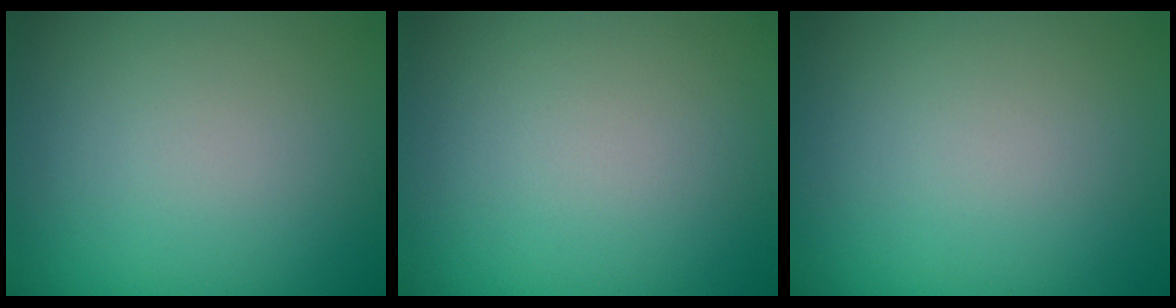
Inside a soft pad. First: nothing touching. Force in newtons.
{"total": 0.0}
{"total": 0.0}